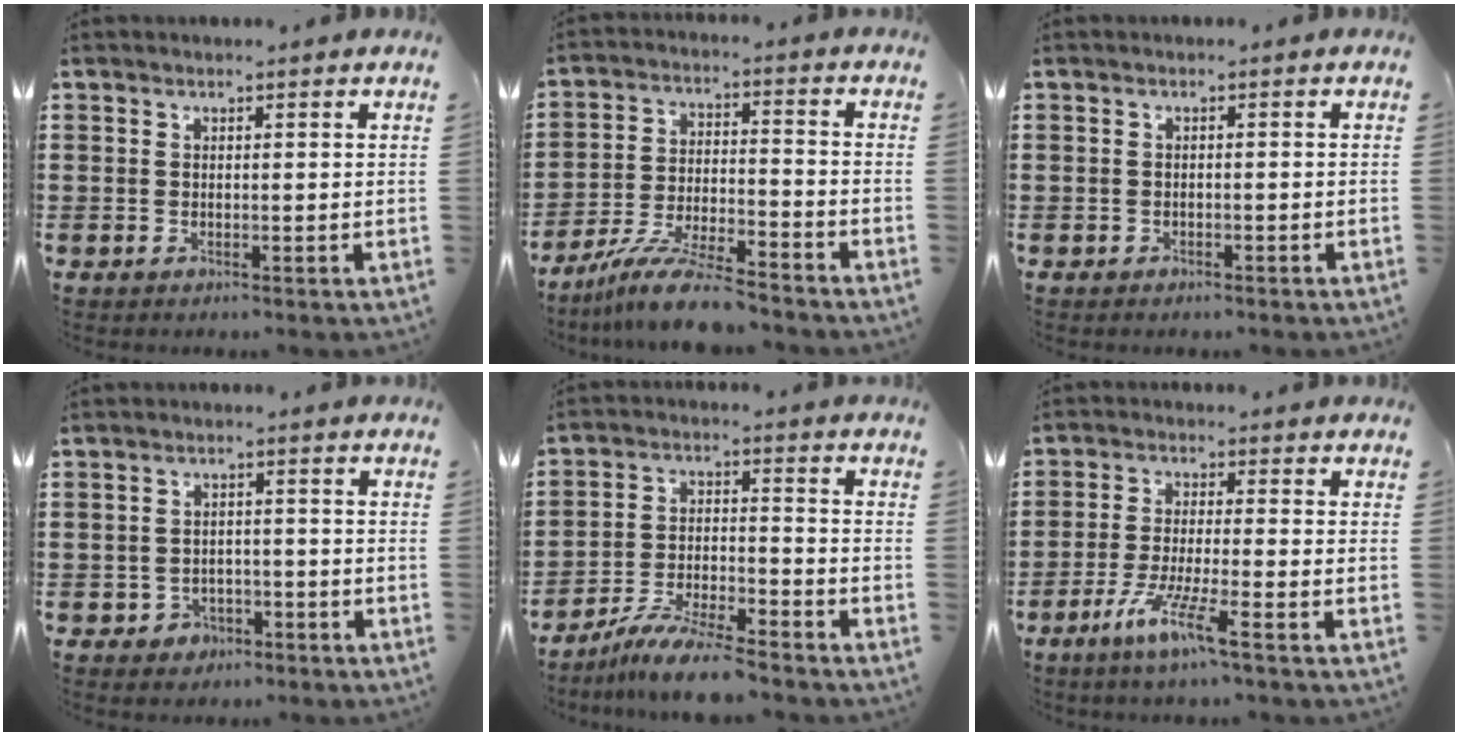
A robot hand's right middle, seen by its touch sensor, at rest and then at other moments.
{"total": 9.8, "force": [-8.6, 0.8, 4.6], "torque": [-0.092, 0.011, -0.167]}
{"total": 0.7, "force": [-0.6, 0.3, 0.1], "torque": [-0.004, -0.001, -0.013]}
{"total": 2.4, "force": [-1.9, 1.3, 0.4], "torque": [-0.015, 0.002, -0.042]}
{"total": 8.2, "force": [-7.5, 0.6, 3.4], "torque": [-0.064, 0.007, -0.142]}
{"total": 6.5, "force": [-4.3, 0.0, 4.8], "torque": [-0.096, -0.013, -0.080]}